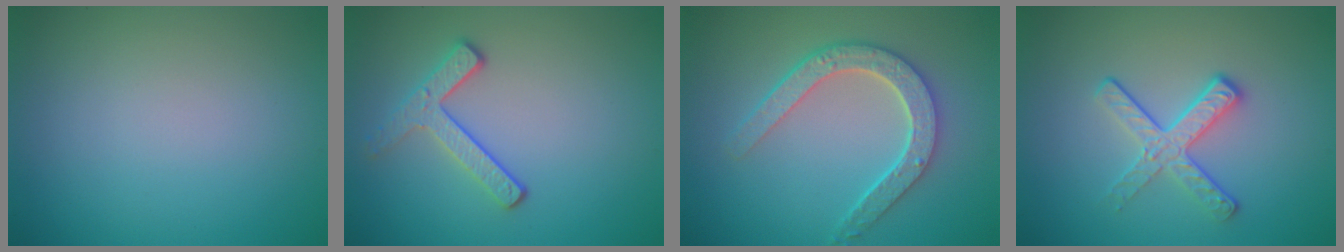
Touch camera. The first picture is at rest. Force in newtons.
{"total": 2.7, "press": 2.3, "slide": 1.3}
{"total": 4.7, "press": 3.7, "slide": 2.9}
{"total": 3.2, "press": 2.6, "slide": 1.8}